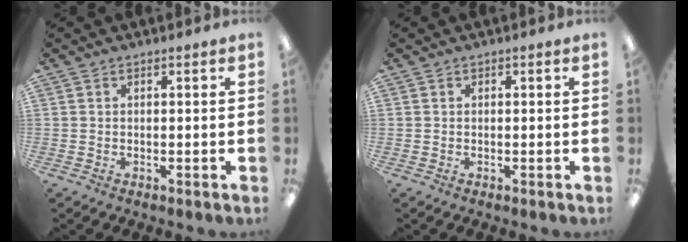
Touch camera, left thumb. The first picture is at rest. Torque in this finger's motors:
{"motor_torque": [0.00, 0.00, 0.00, 0.00, 0.00]}